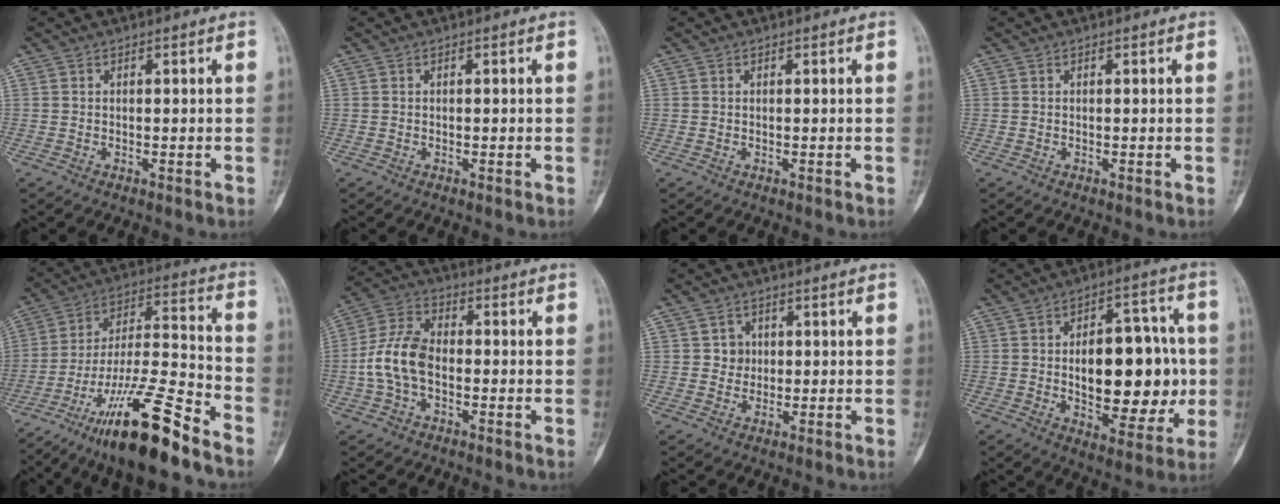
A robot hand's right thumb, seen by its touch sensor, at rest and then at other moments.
{"total": 0.0}
{"total": 0.0}
{"total": 0.0}
{"total": 20.4, "force": [-13.7, 3.6, 14.7], "torque": [-0.280, 0.071, -0.237]}
{"total": 10.1, "force": [-1.6, 6.2, 7.8], "torque": [-0.160, 0.031, -0.038]}
{"total": 3.2, "force": [0.5, 3.0, 0.8], "torque": [0.008, 0.004, 0.005]}
{"total": 20.3, "force": [-0.8, 10.8, 17.2], "torque": [-0.201, 0.016, -0.001]}